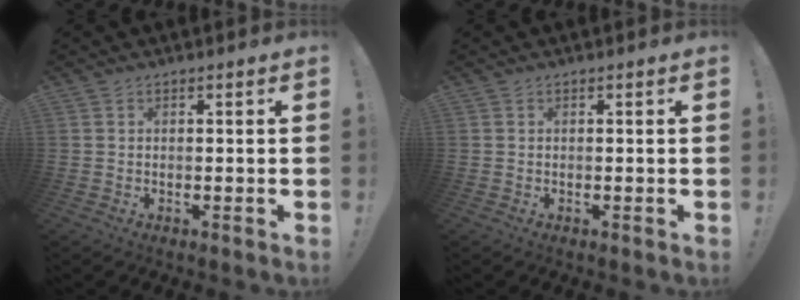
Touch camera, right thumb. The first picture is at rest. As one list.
[{"total": 0.0}]